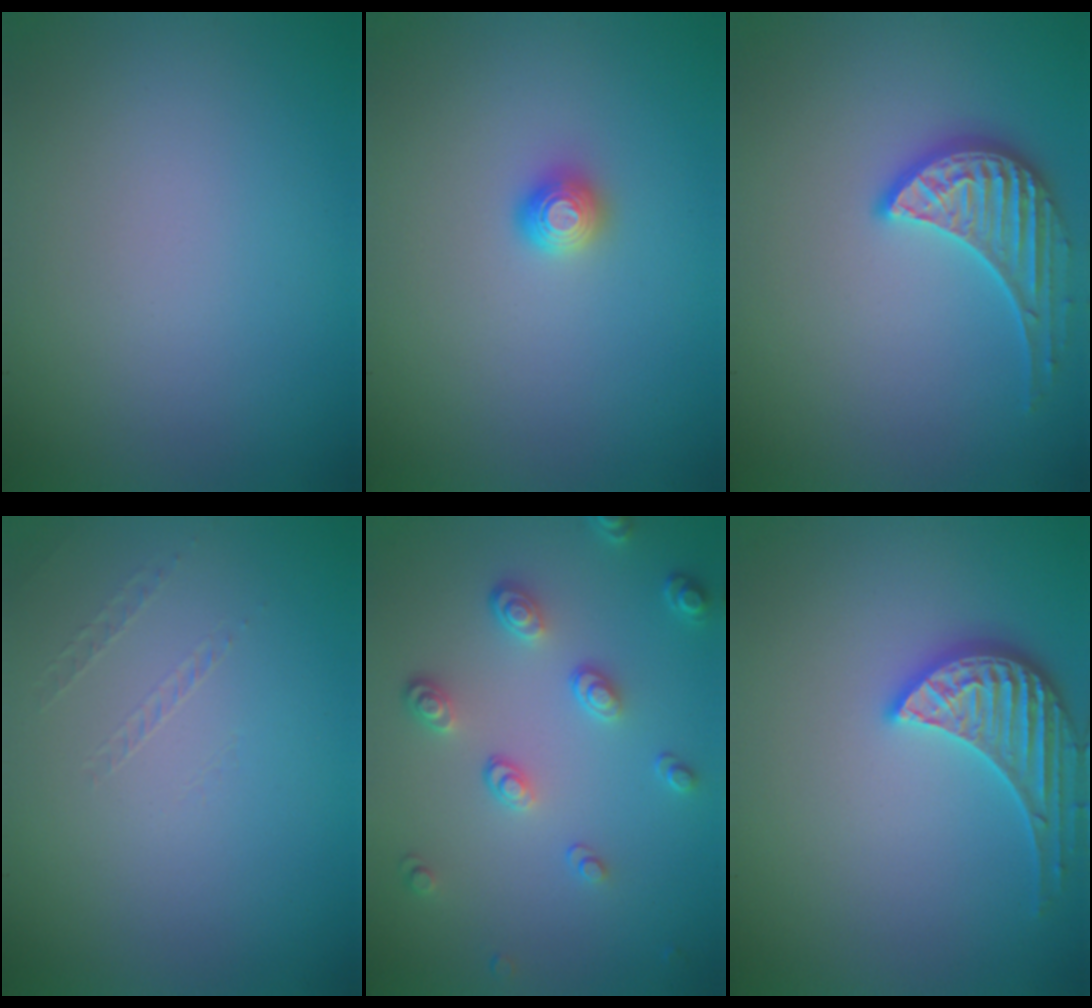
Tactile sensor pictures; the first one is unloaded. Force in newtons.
{"total": 1.3, "press": 1.2, "slide": 0.5}
{"total": 3.3, "press": 3.2, "slide": 0.6}
{"total": 0.5, "press": 0.2, "slide": 0.5}
{"total": 3.5, "press": 2.8, "slide": 2.2}
{"total": 3.4, "press": 3.3, "slide": 0.6}